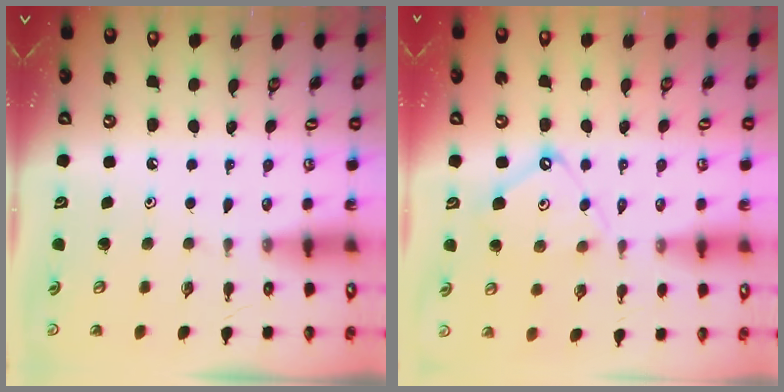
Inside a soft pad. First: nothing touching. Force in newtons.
{"total": 10.4, "press": 10.3, "slide": 1.0}